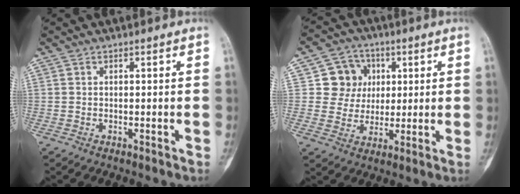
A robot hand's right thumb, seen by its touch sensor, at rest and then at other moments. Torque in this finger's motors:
{"motor_torque": [0.56, 0.51, -0.09, -0.18, -0.01]}